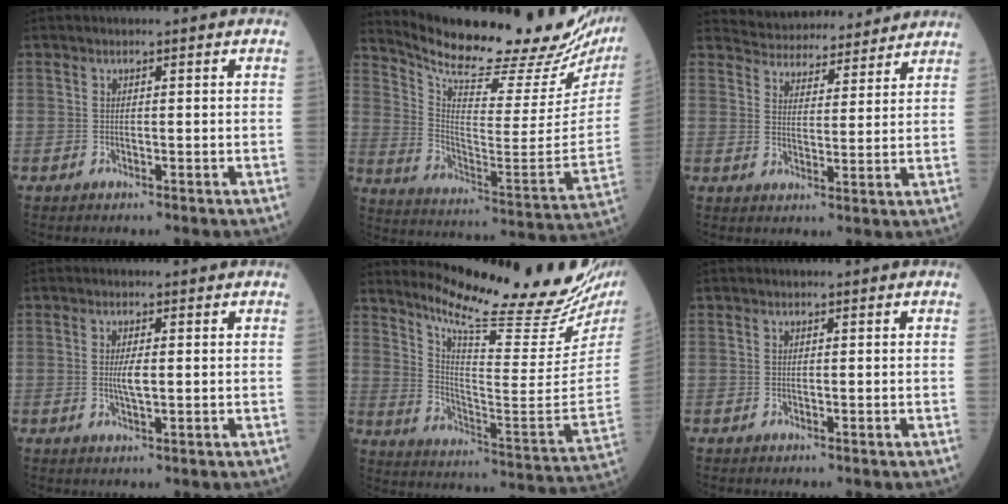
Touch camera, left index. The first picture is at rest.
{"total": 27.7, "force": [24.0, 4.2, 13.2], "torque": [-0.225, -0.078, 0.328]}
{"total": 13.6, "force": [13.0, 3.1, 2.3], "torque": [-0.023, 0.021, 0.174]}
{"total": 2.5, "force": [0.1, 0.5, 2.4], "torque": [-0.051, -0.002, 0.003]}
{"total": 24.2, "force": [21.0, 0.5, 11.9], "torque": [-0.190, -0.100, 0.294]}
{"total": 0.0}